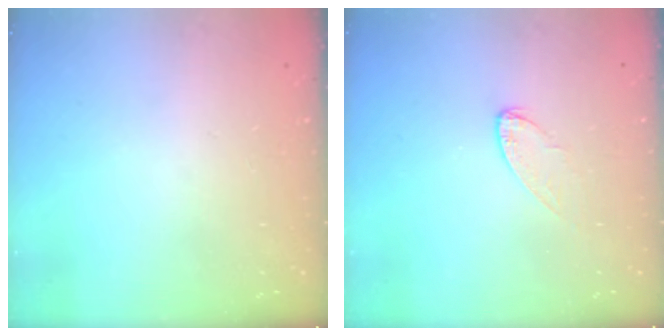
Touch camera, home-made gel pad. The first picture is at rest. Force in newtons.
{"total": 5.3, "press": 5.2, "slide": 0.4}